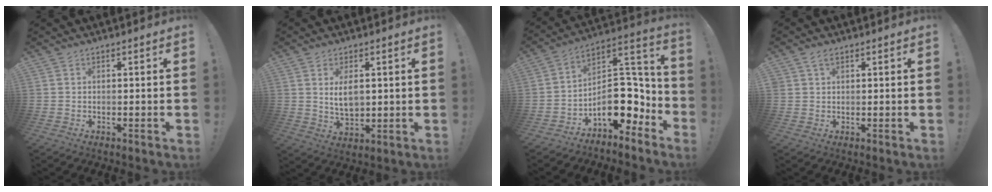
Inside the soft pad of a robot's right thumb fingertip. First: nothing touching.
{"total": 6.1, "force": [1.4, 3.5, 4.8], "torque": [-0.078, -0.006, 0.024]}
{"total": 16.0, "force": [-5.1, 10.2, 11.2], "torque": [-0.134, 0.021, -0.070]}
{"total": 2.0, "force": [1.3, 1.4, 0.7], "torque": [-0.010, 0.000, 0.024]}